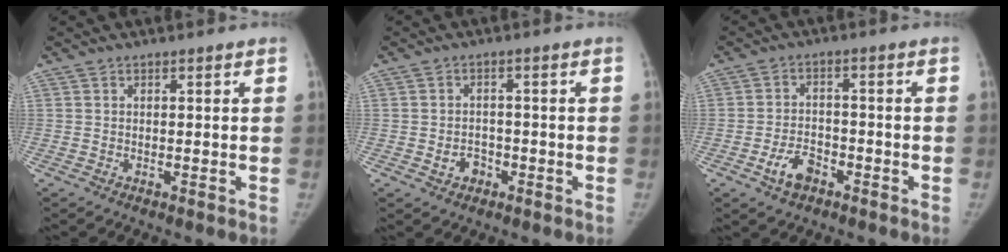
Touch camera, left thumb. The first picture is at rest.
{"total": 3.5, "force": [-1.3, 2.9, 1.3], "torque": [-0.004, 0.012, -0.017]}
{"total": 5.6, "force": [-3.1, 3.5, 3.2], "torque": [-0.049, 0.023, -0.053]}